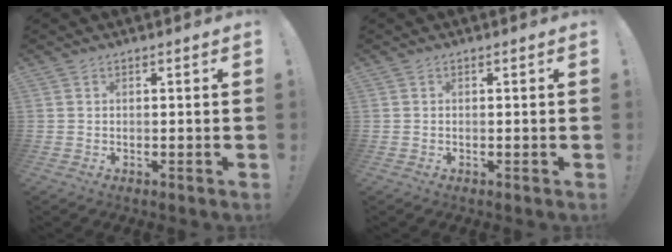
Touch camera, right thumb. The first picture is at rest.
{"total": 0.0}